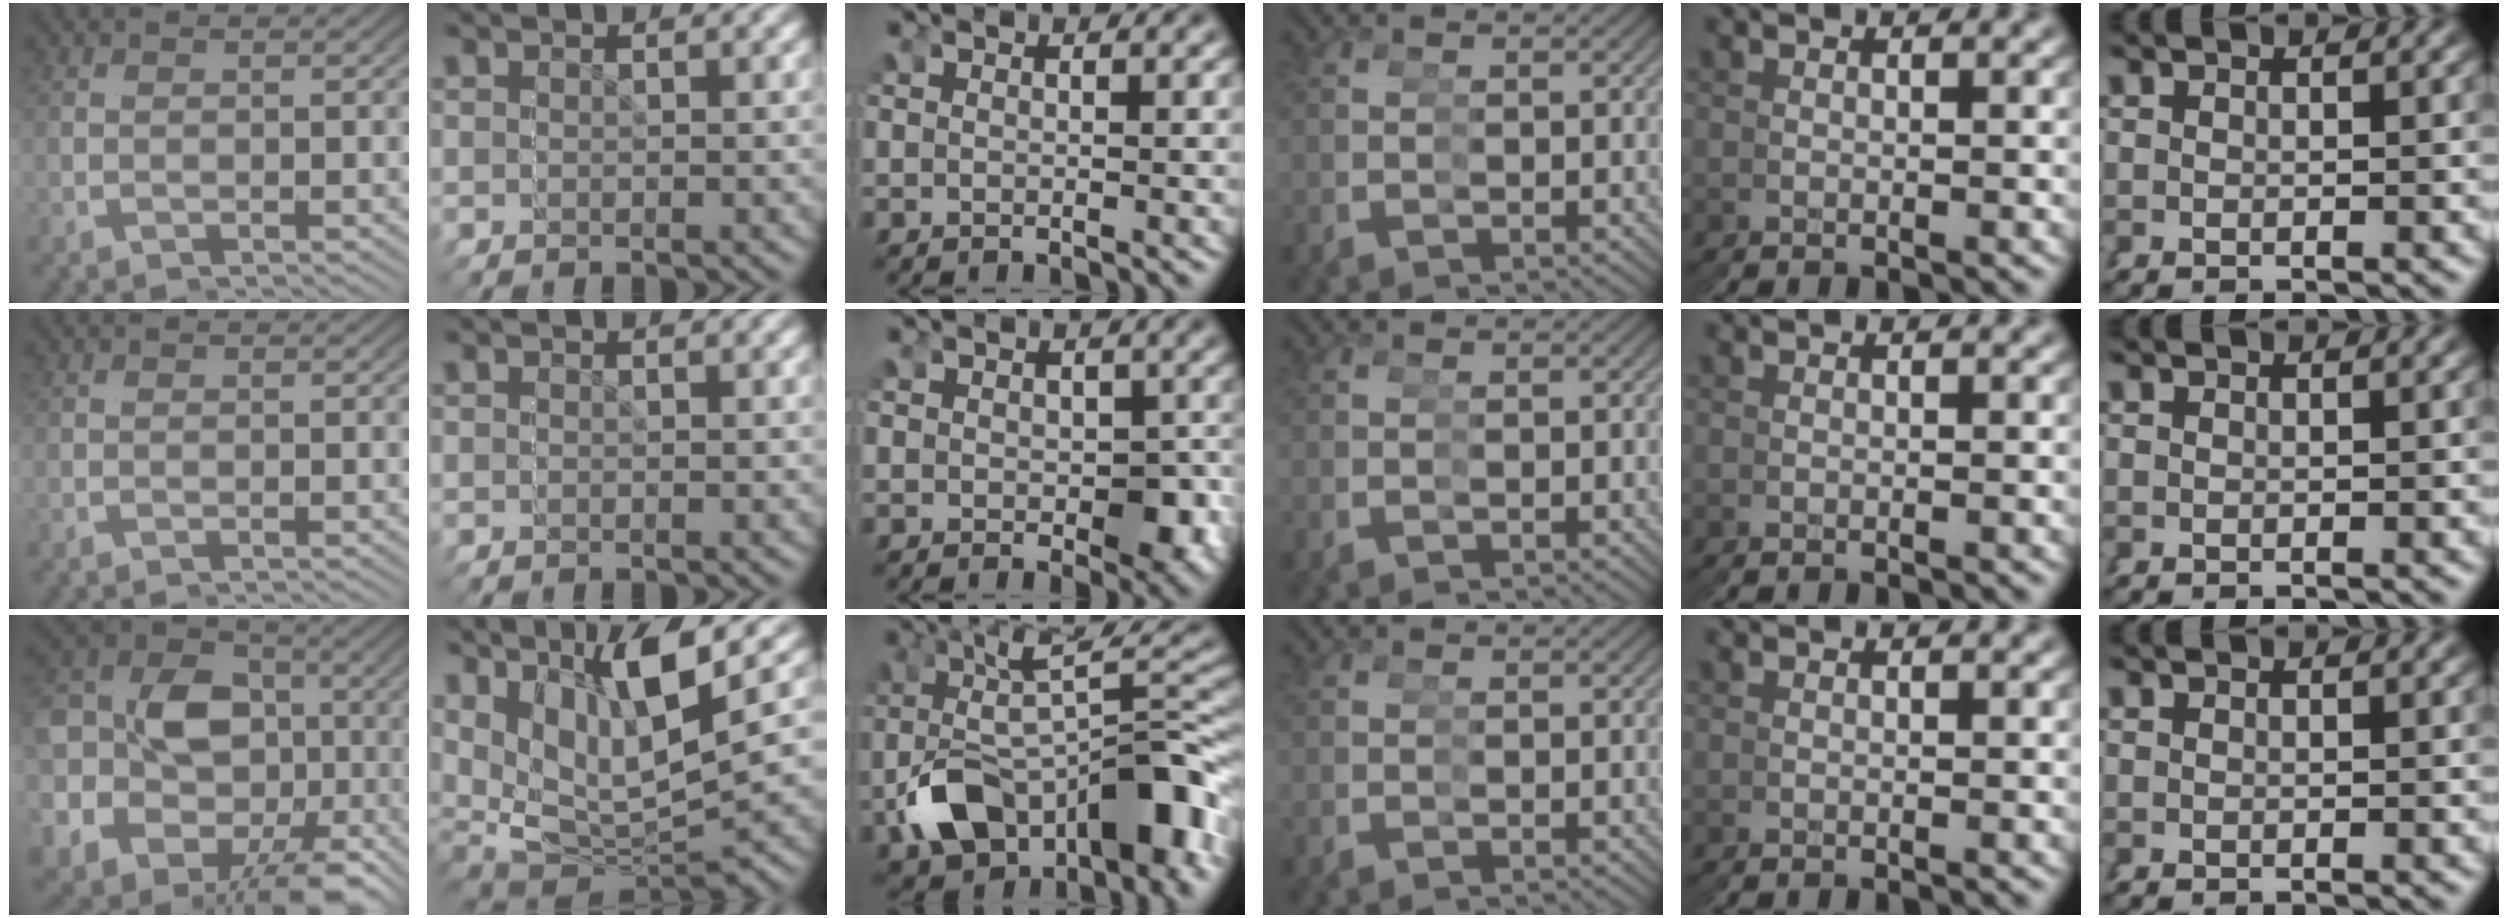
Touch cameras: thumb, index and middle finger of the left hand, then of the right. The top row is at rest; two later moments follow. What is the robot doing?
{"motion": "grasp_and_lifting", "object": "stress ball aka squeeze ball"}